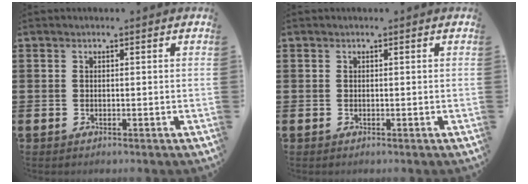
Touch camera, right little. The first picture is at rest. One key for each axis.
{"total": 0.0}